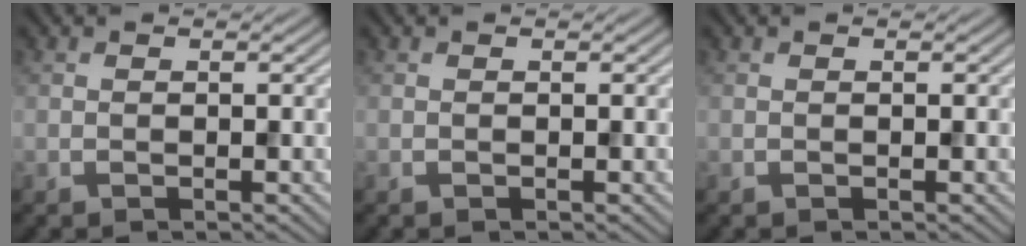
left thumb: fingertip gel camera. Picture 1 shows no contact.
{"total": 0.0}
{"total": 0.0}